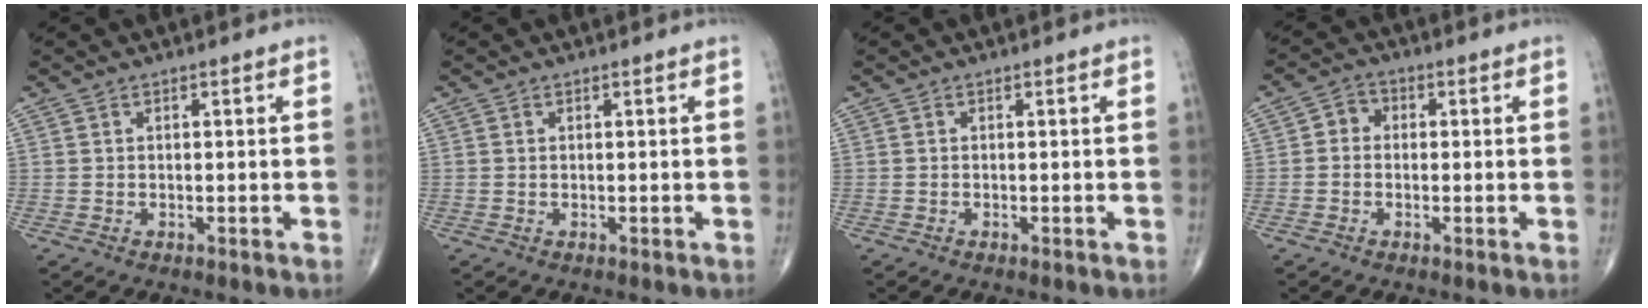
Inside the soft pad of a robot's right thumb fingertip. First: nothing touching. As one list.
[{"total": 0.0}, {"total": 0.0}, {"total": 3.1, "force": [-0.1, 2.7, 1.6], "torque": [-0.009, 0.011, -0.014]}]